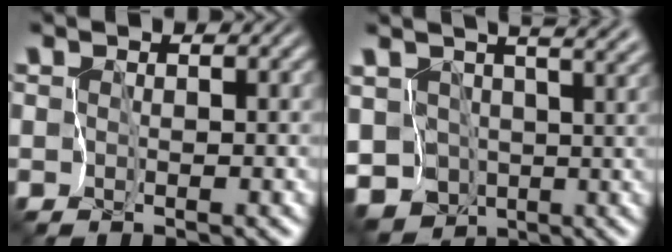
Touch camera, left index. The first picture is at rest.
{"total": 8.0, "force": [0.5, 5.9, 5.4], "torque": [-0.088, -0.009, 0.012]}